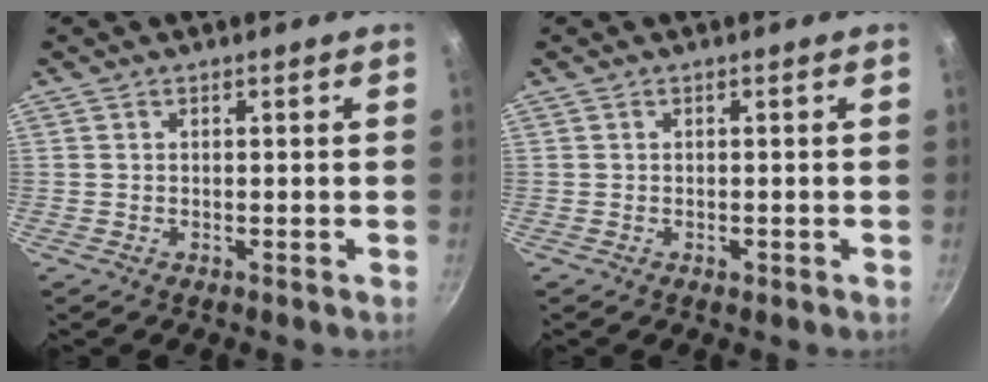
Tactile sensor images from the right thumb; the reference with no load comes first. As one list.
[{"total": 0.9, "force": [-0.4, 0.6, 0.5], "torque": [-0.007, 0.002, -0.005]}]